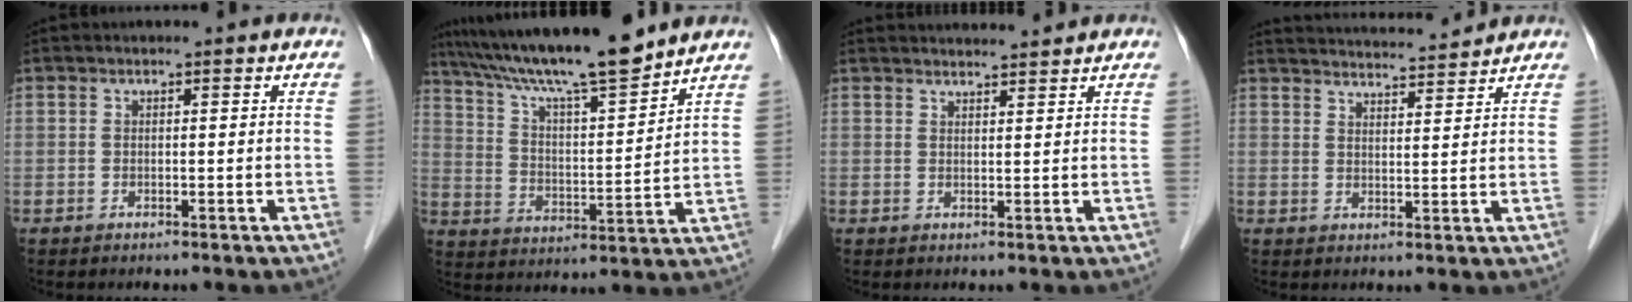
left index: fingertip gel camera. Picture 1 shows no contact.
{"total": 16.1, "force": [13.9, 0.5, 8.2], "torque": [-0.143, 0.006, 0.233]}
{"total": 4.7, "force": [4.6, 0.1, 0.7], "torque": [-0.013, 0.017, 0.062]}
{"total": 9.9, "force": [9.6, 0.3, 2.1], "torque": [-0.034, 0.012, 0.137]}